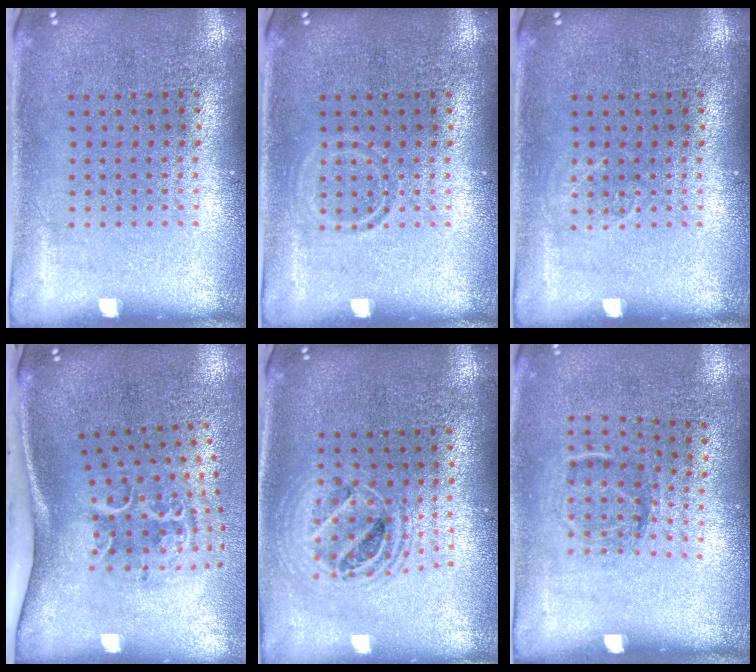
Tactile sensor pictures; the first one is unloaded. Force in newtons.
{"total": 0.9, "press": 0.9, "slide": 0.2}
{"total": 0.8, "press": 0.8, "slide": 0.0}
{"total": 2.3, "press": 1.4, "slide": 1.8}
{"total": 1.8, "press": 1.5, "slide": 1.0}
{"total": 1.2, "press": 0.8, "slide": 0.8}